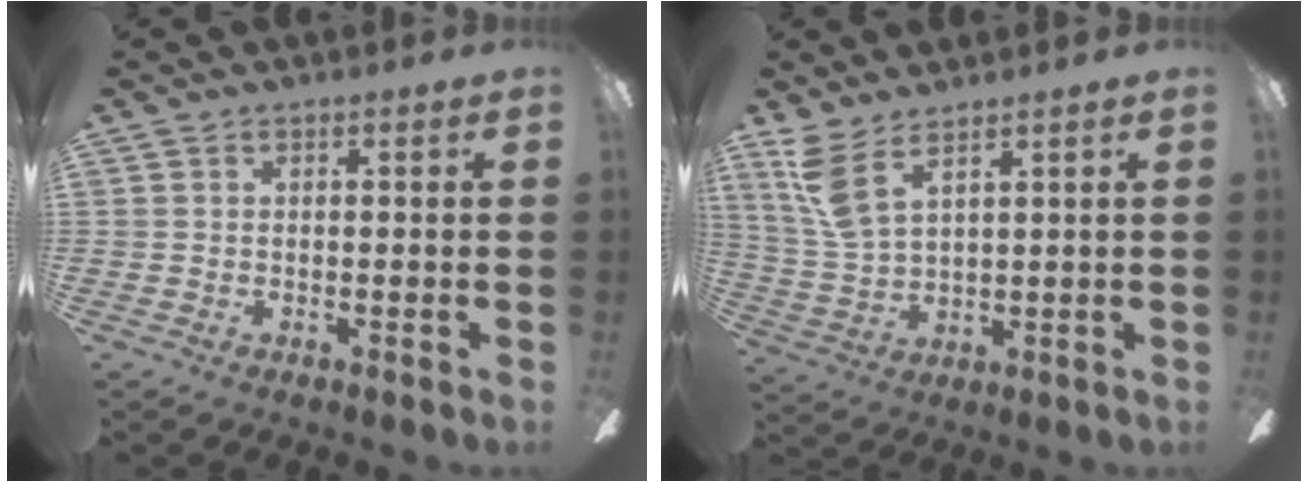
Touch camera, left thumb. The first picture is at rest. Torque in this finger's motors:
{"motor_torque": [0.02, 0.08, 0.02, -0.21, 0.04]}